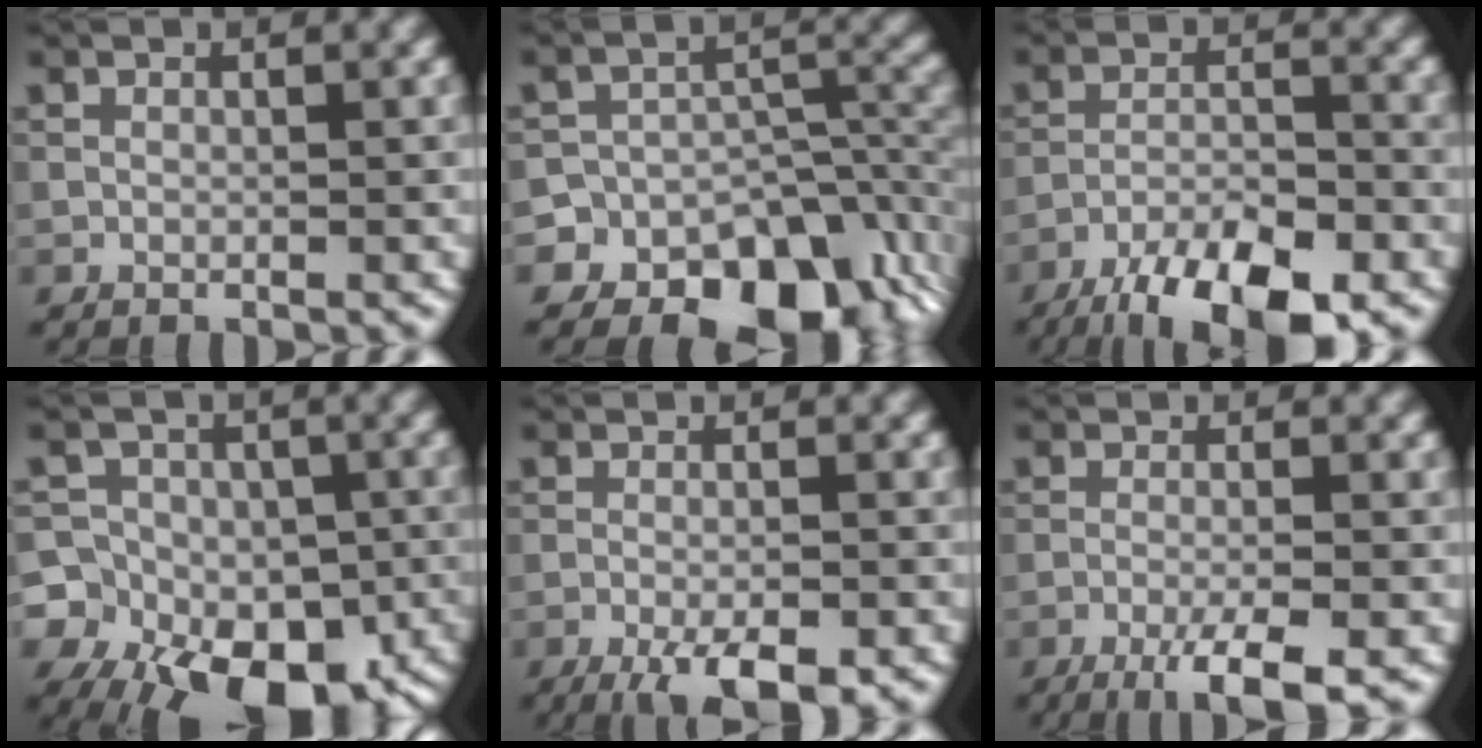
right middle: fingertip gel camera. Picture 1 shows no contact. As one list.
[{"total": 13.4, "force": [-8.8, 9.1, 4.4], "torque": [-0.071, 0.007, -0.130]}, {"total": 9.9, "force": [-7.2, 3.0, 6.2], "torque": [-0.103, -0.020, -0.122]}, {"total": 15.5, "force": [-7.1, 12.1, 6.6], "torque": [-0.101, -0.024, -0.136]}, {"total": 5.6, "force": [-3.3, 1.5, 4.2], "torque": [-0.070, -0.008, -0.050]}, {"total": 4.9, "force": [-2.7, 0.9, 4.0], "torque": [-0.064, 0.001, -0.052]}]